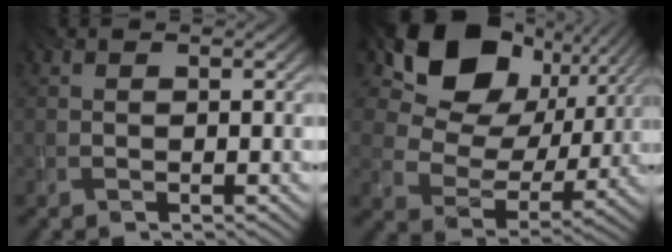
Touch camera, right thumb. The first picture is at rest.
{"total": 18.1, "force": [9.0, 12.0, 10.0], "torque": [-0.208, 0.038, 0.148]}